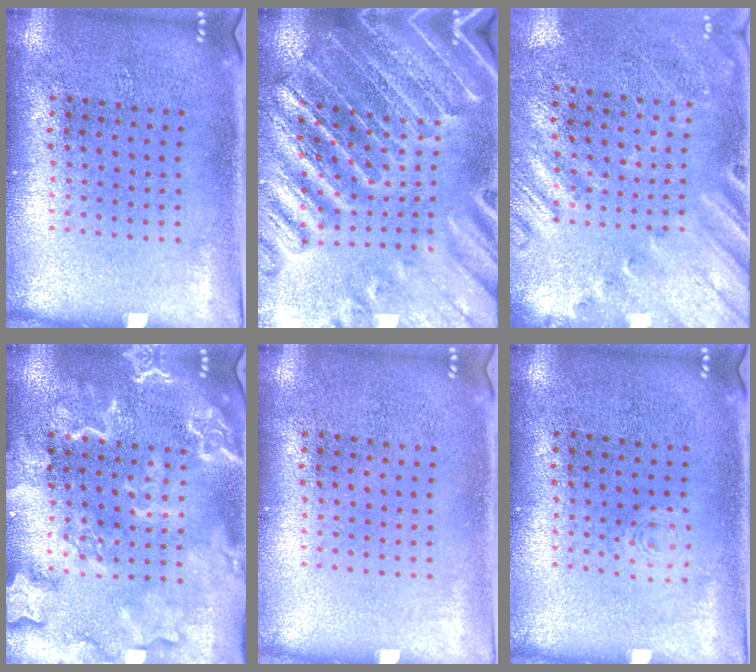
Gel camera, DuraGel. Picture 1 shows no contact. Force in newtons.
{"total": 3.1, "press": 3.1, "slide": 0.4}
{"total": 2.2, "press": 2.0, "slide": 1.0}
{"total": 4.7, "press": 4.6, "slide": 0.6}
{"total": 0.0}
{"total": 0.5, "press": 0.5, "slide": 0.2}